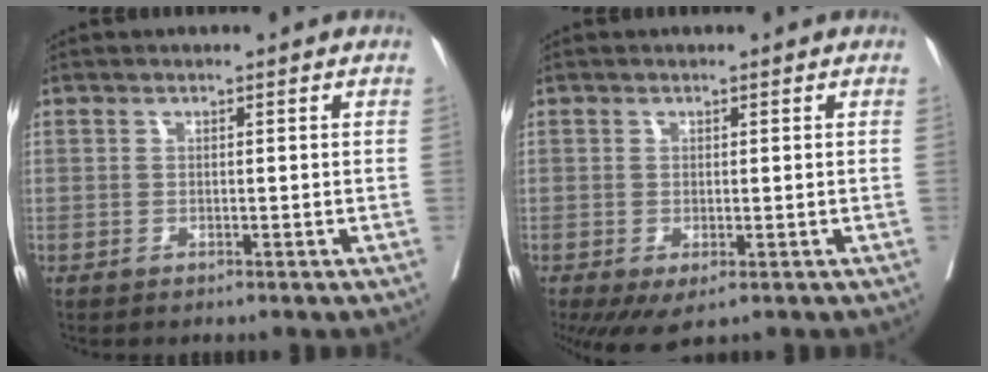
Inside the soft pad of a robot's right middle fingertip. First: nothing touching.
{"total": 4.7, "force": [-2.2, 2.0, 3.6], "torque": [-0.050, -0.014, -0.031]}